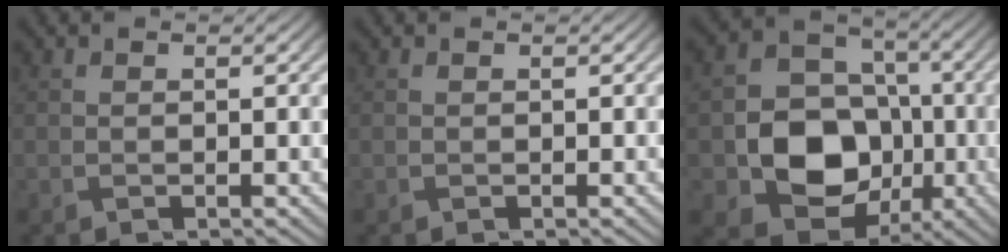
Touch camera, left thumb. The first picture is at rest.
{"total": 0.0}
{"total": 11.8, "force": [-2.9, 9.4, 6.5], "torque": [-0.125, -0.015, -0.064]}